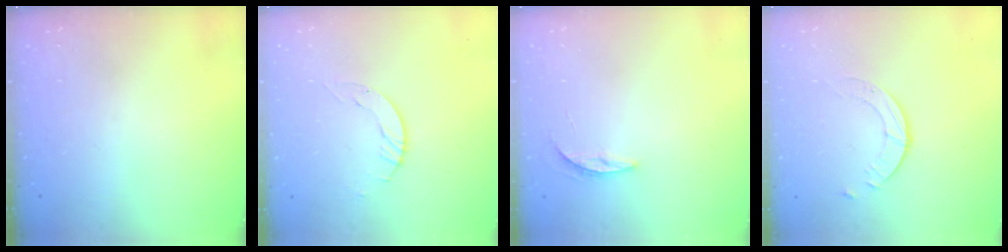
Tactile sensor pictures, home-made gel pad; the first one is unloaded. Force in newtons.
{"total": 2.9, "press": 2.9, "slide": 0.4}
{"total": 4.5, "press": 4.4, "slide": 0.4}
{"total": 1.8, "press": 1.8, "slide": 0.2}